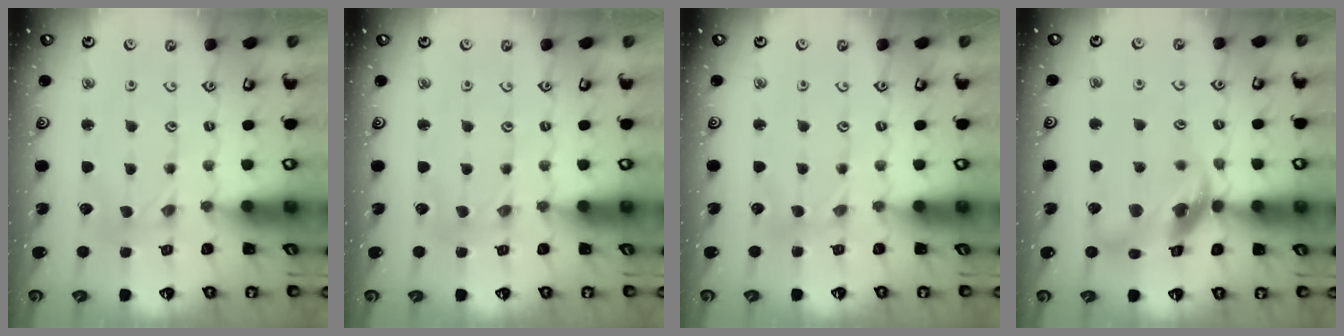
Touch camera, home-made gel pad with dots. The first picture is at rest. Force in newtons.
{"total": 0.9, "press": 0.9, "slide": 0.1}
{"total": 2.9, "press": 2.9, "slide": 0.4}
{"total": 14.9, "press": 14.8, "slide": 1.8}